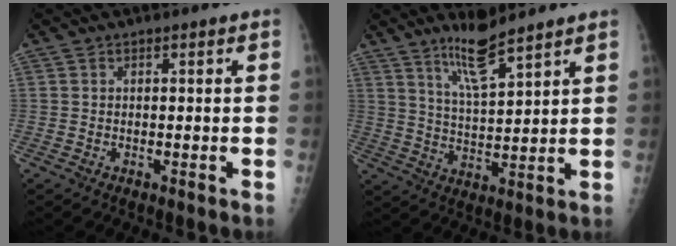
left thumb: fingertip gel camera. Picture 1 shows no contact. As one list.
[{"total": 8.1, "force": [6.3, 1.0, 5.0], "torque": [-0.092, -0.051, 0.124]}]